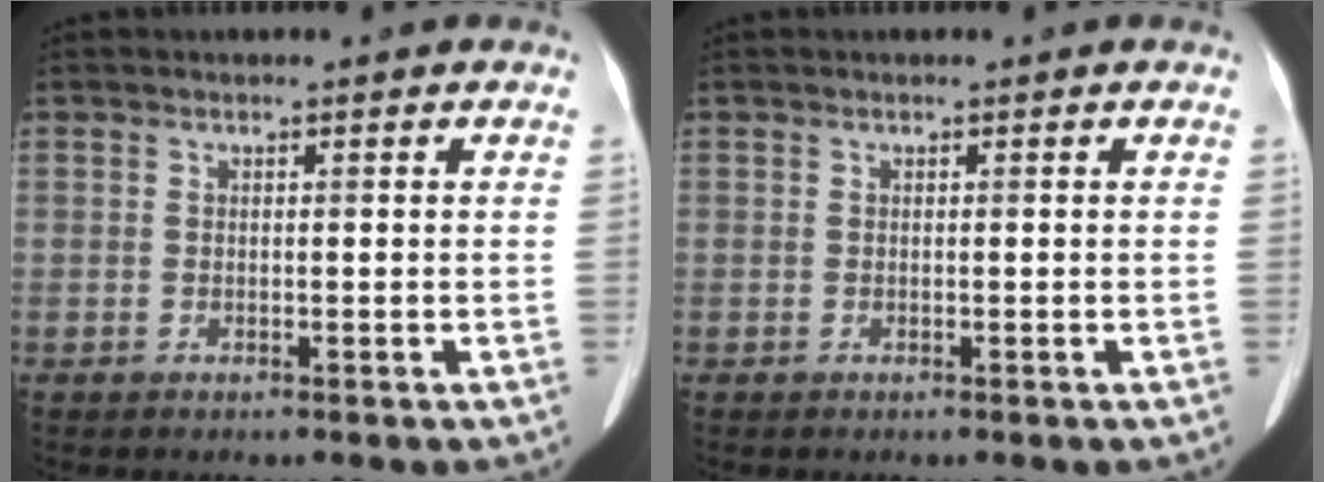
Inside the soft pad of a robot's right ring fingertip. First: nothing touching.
{"total": 0.0}